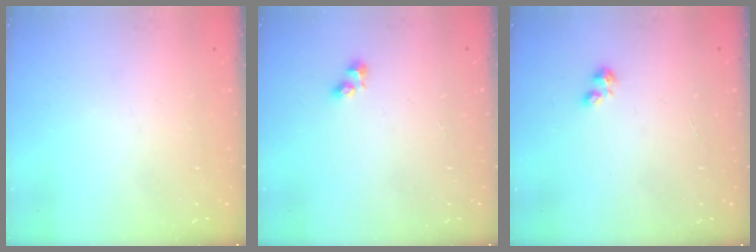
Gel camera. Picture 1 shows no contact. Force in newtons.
{"total": 2.5, "press": 2.5, "slide": 0.2}
{"total": 1.5, "press": 1.5, "slide": 0.3}